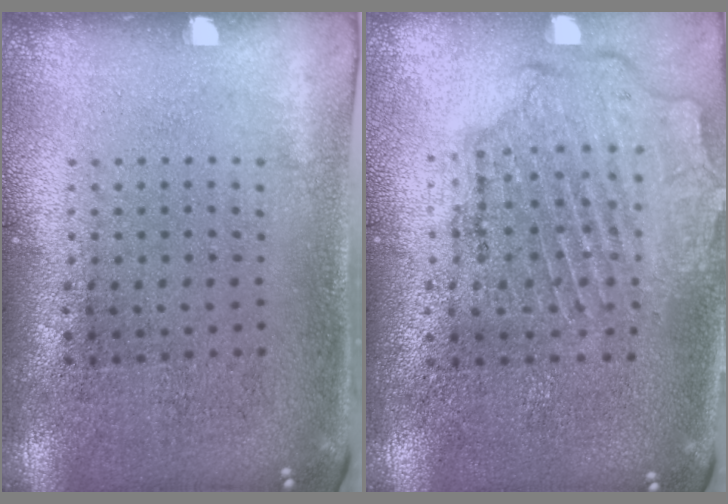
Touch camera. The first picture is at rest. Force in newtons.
{"total": 1.8, "press": 1.7, "slide": 0.6}